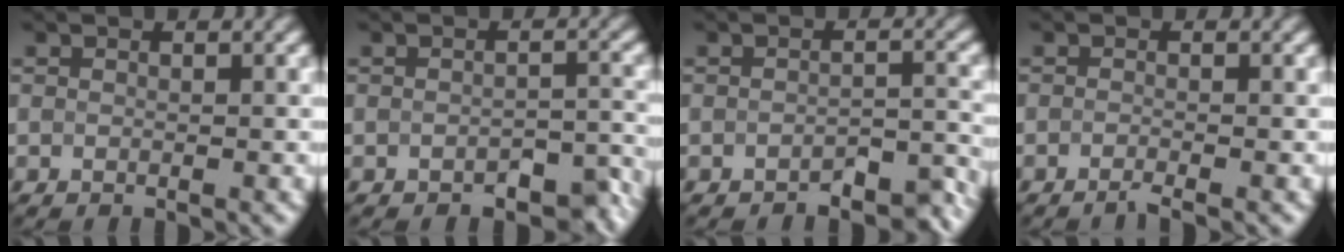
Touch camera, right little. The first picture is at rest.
{"total": 3.9, "force": [-3.3, 1.4, 1.5], "torque": [-0.016, 0.000, -0.042]}
{"total": 3.8, "force": [-3.7, 0.7, 0.7], "torque": [-0.008, 0.001, -0.048]}
{"total": 1.5, "force": [-1.4, -0.2, 0.1], "torque": [0.001, -0.006, -0.028]}